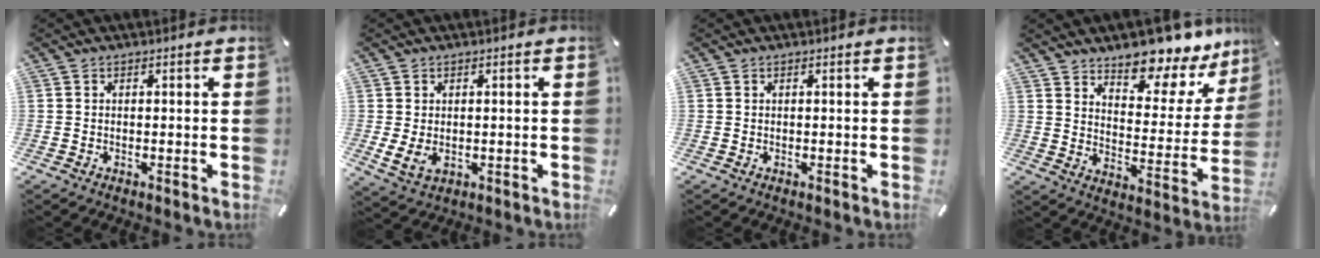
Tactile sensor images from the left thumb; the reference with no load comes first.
{"total": 4.0, "force": [-0.1, 3.2, 2.4], "torque": [-0.049, -0.002, -0.002]}
{"total": 0.0}
{"total": 12.6, "force": [11.4, 4.2, 3.4], "torque": [-0.042, -0.110, 0.196]}